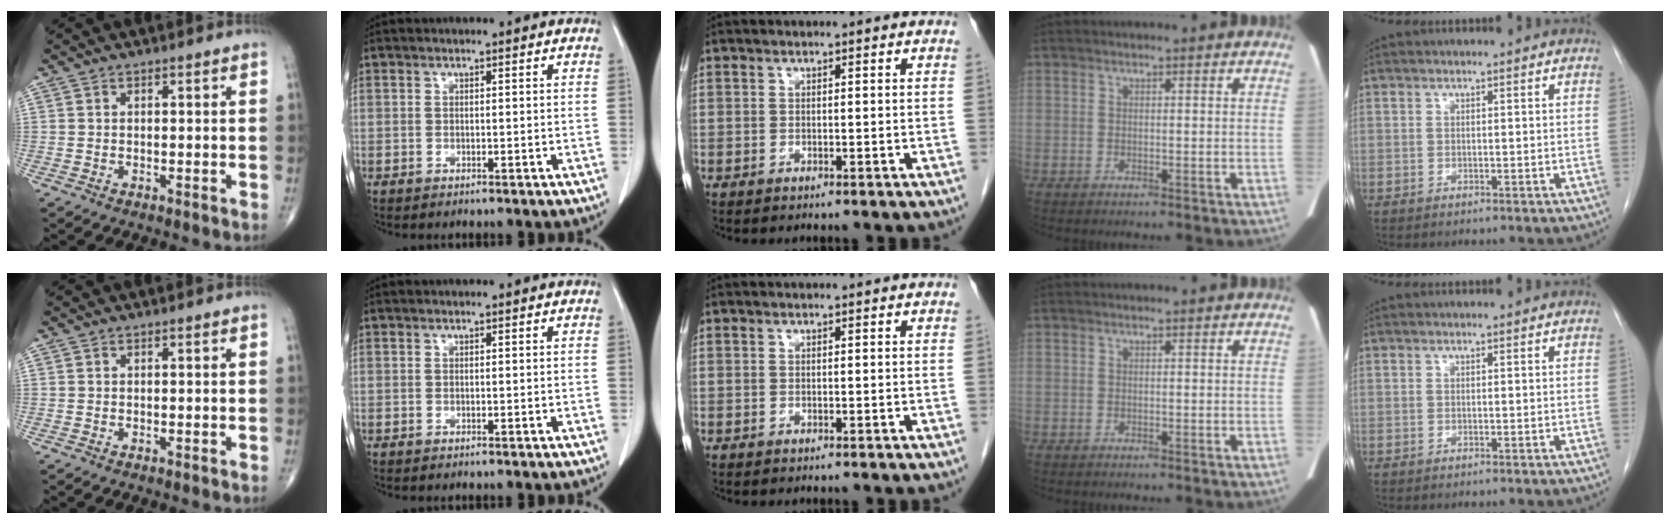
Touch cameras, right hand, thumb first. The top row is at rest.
{}